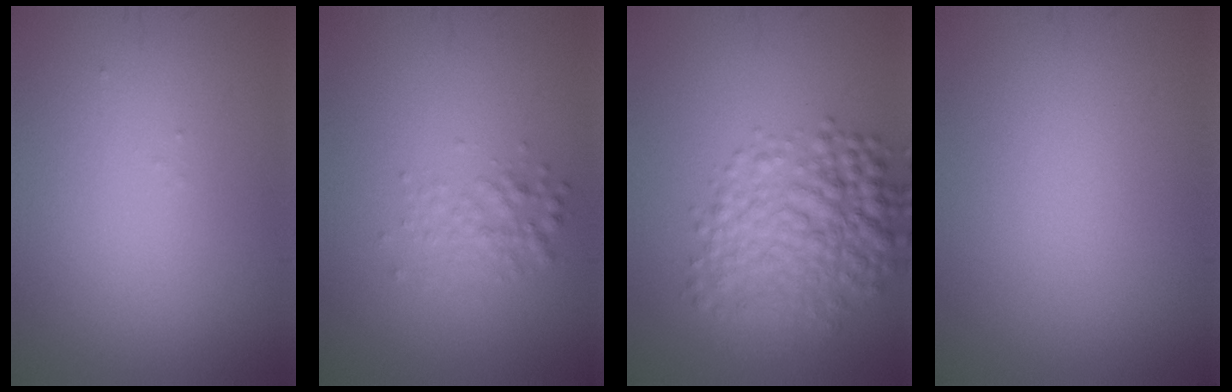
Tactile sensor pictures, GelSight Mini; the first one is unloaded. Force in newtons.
{"total": 1.9, "press": 1.9, "slide": 0.0}
{"total": 6.1, "press": 6.1, "slide": 0.1}
{"total": 0.0}